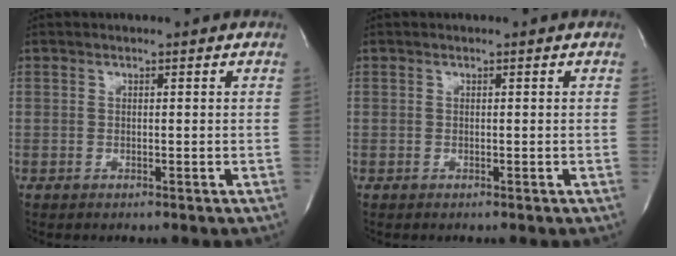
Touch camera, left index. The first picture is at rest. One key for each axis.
{"total": 0.0}